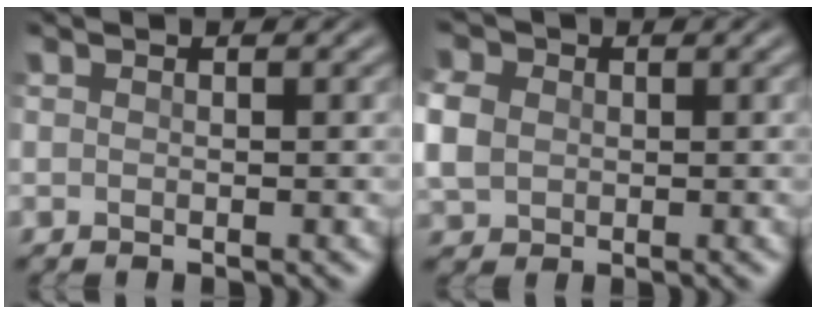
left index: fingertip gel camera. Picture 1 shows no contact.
{"total": 3.8, "force": [0.2, 3.3, 2.0], "torque": [-0.070, 0.006, 0.000]}